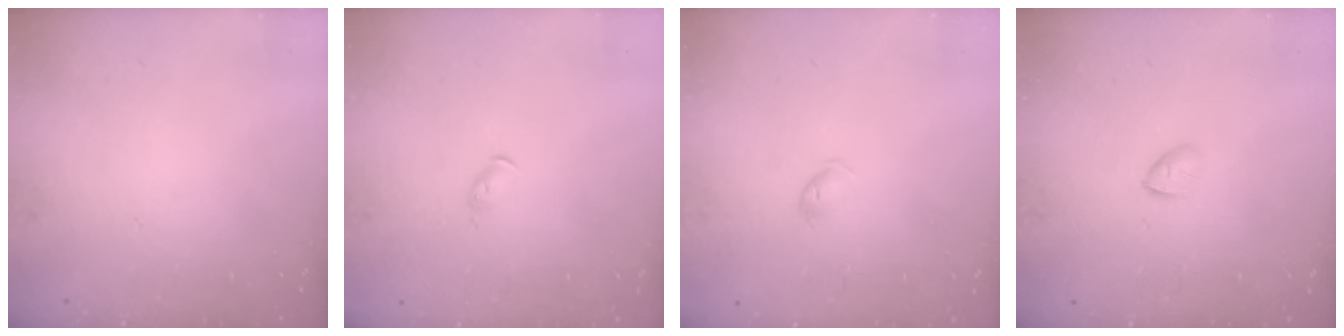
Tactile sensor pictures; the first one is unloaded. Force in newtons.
{"total": 3.4, "press": 3.3, "slide": 0.8}
{"total": 4.3, "press": 4.3, "slide": 0.8}
{"total": 1.7, "press": 1.6, "slide": 0.6}